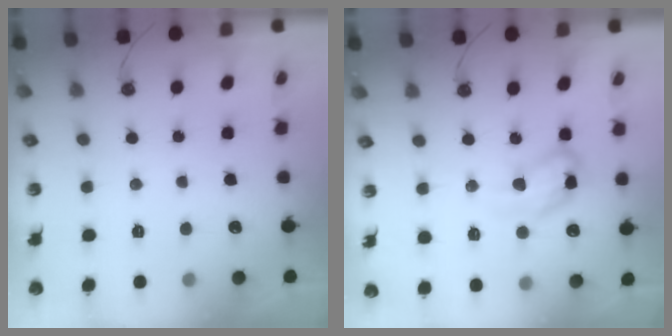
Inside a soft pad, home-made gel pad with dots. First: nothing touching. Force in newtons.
{"total": 12.8, "press": 12.8, "slide": 0.9}